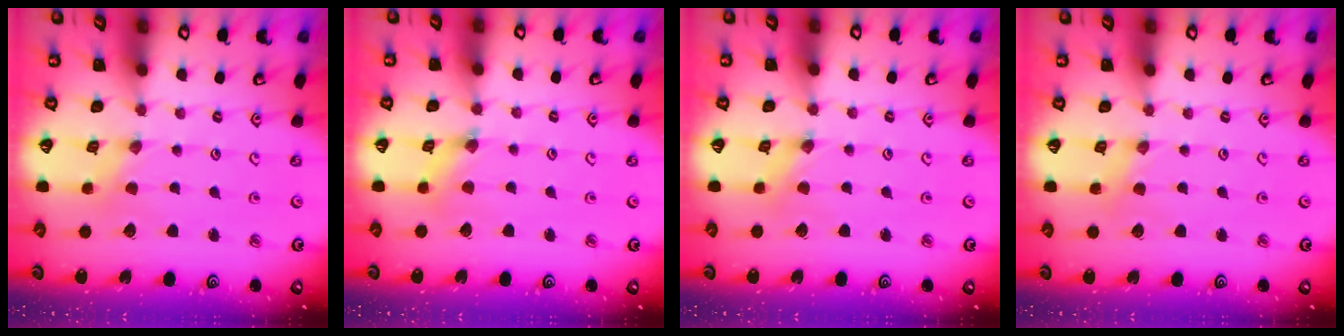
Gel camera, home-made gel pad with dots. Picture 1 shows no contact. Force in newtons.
{"total": 2.4, "press": 2.4, "slide": 0.2}
{"total": 0.0}
{"total": 1.5, "press": 1.4, "slide": 0.3}